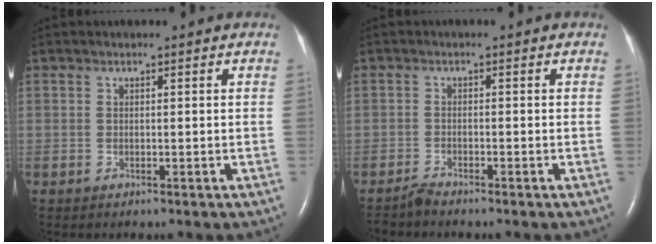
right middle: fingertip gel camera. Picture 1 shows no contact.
{"total": 1.7, "force": [-1.6, -0.4, 0.1], "torque": [-0.009, -0.009, -0.033]}